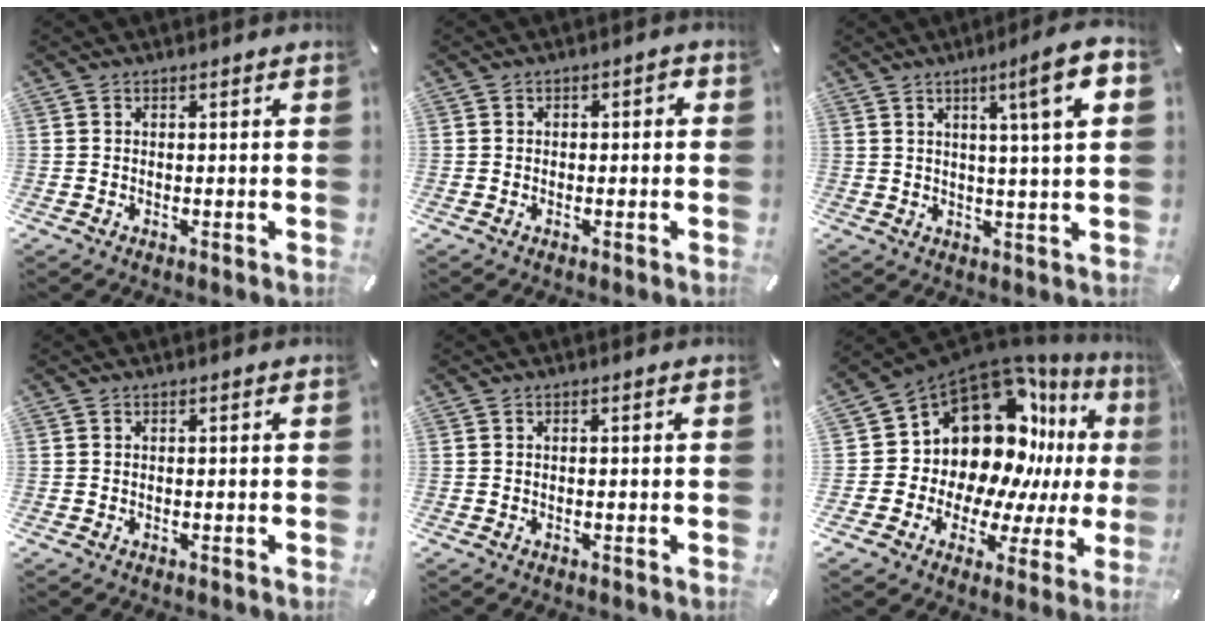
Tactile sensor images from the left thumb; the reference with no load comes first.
{"total": 1.3, "force": [-0.5, 1.1, 0.5], "torque": [-0.010, 0.010, -0.014]}
{"total": 10.4, "force": [3.9, 0.4, 9.7], "torque": [-0.154, -0.006, 0.055]}
{"total": 0.0}
{"total": 0.0}
{"total": 18.1, "force": [8.1, 13.4, 9.1], "torque": [-0.138, -0.098, 0.158]}